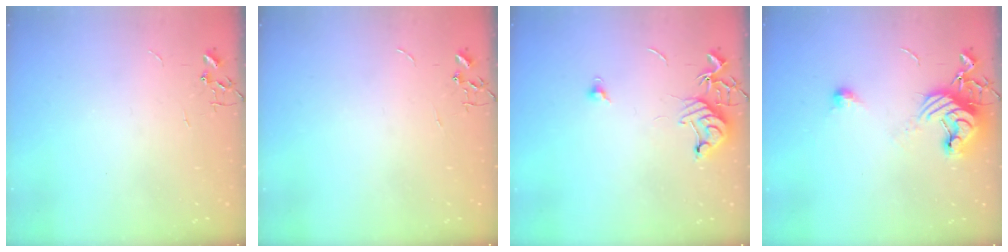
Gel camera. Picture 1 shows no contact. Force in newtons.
{"total": 0.0}
{"total": 9.9, "press": 9.9, "slide": 0.8}
{"total": 11.4, "press": 11.4, "slide": 0.9}